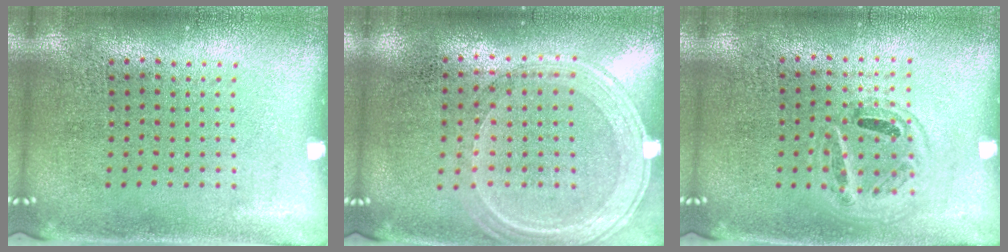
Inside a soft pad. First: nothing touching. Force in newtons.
{"total": 1.2, "press": 1.2, "slide": 0.3}
{"total": 0.9, "press": 0.9, "slide": 0.1}